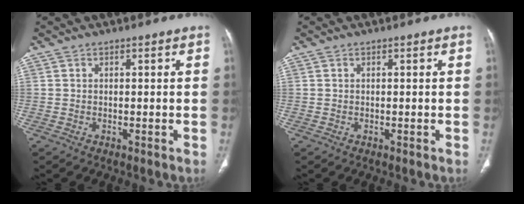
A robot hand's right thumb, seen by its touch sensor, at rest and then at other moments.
{"total": 0.0}